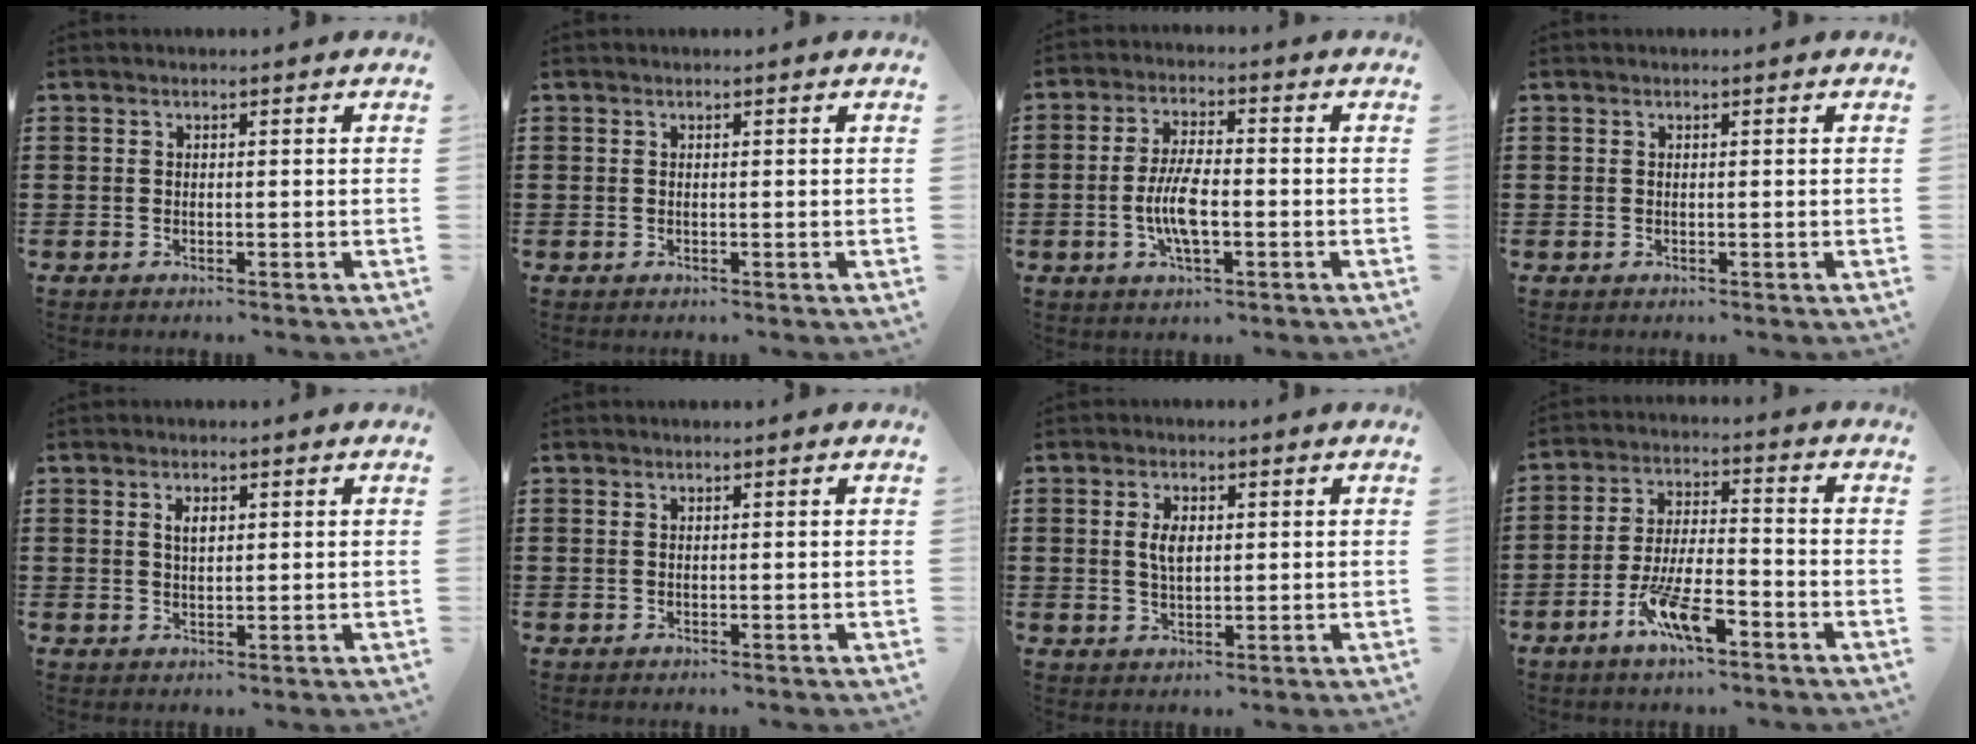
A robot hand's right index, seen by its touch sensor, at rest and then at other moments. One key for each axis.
{"total": 0.0}
{"total": 6.6, "fx": -1.5, "fy": 2.0, "fz": 6.1, "tx": -0.141, "ty": -0.009, "tz": -0.036}
{"total": 0.0}
{"total": 1.7, "fx": 0.7, "fy": 0.7, "fz": 1.3, "tx": -0.029, "ty": 0.004, "tz": 0.012}
{"total": 0.0}
{"total": 3.3, "fx": 0.6, "fy": 1.7, "fz": 2.8, "tx": -0.058, "ty": 0.008, "tz": 0.009}
{"total": 9.4, "fx": -5.1, "fy": 2.8, "fz": 7.5, "tx": -0.154, "ty": 0.004, "tz": -0.093}